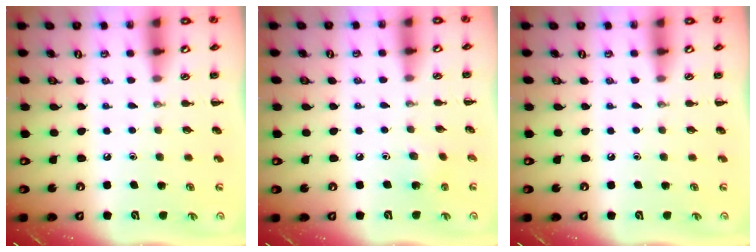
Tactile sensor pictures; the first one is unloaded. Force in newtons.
{"total": 2.4, "press": 2.4, "slide": 0.6}
{"total": 0.0}